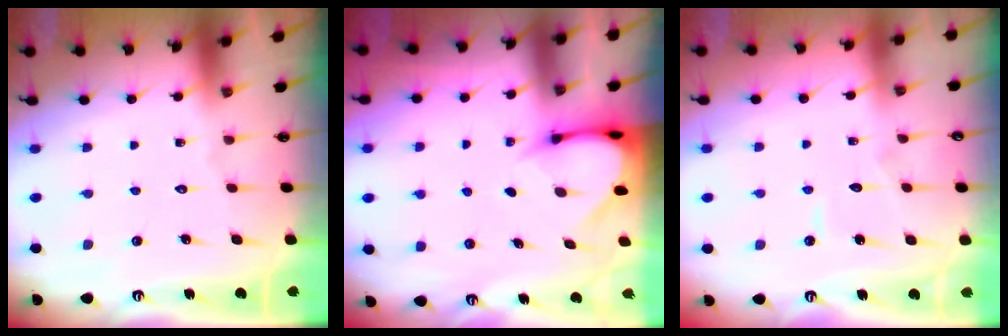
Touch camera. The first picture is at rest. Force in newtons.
{"total": 3.3, "press": 3.3, "slide": 0.1}
{"total": 3.7, "press": 3.7, "slide": 0.1}